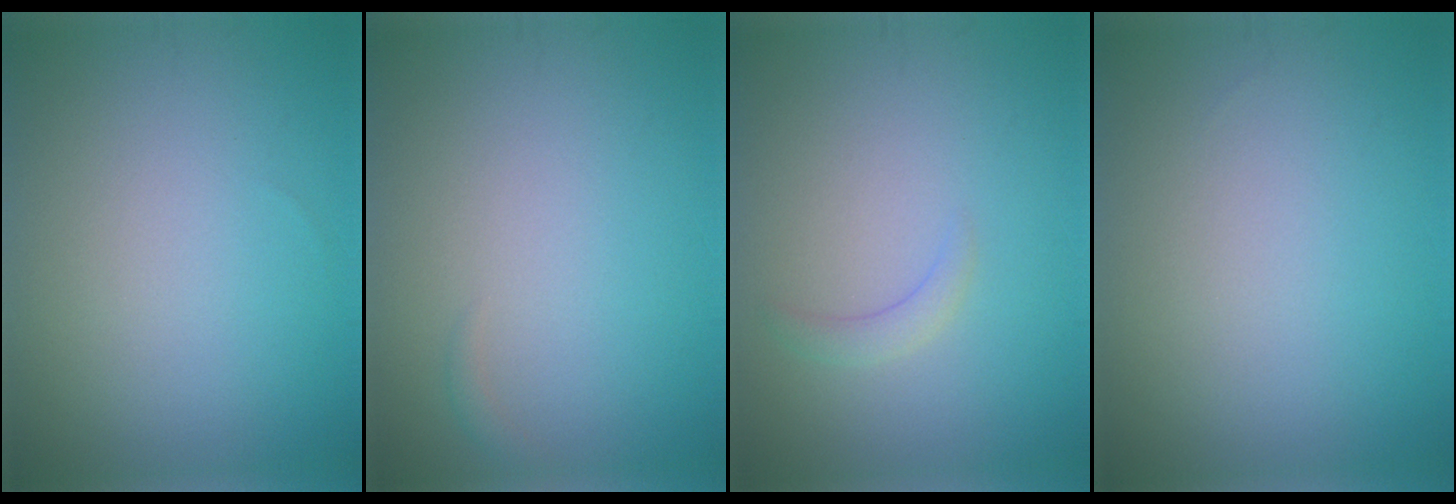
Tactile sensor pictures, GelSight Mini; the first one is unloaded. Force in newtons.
{"total": 0.5, "press": 0.5, "slide": 0.0}
{"total": 1.2, "press": 1.2, "slide": 0.2}
{"total": 0.0}